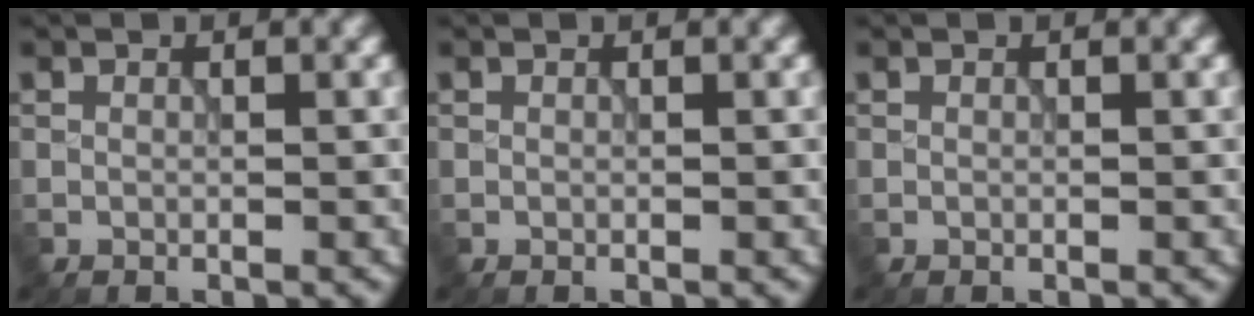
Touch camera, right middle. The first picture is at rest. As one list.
[{"total": 0.0}, {"total": 0.0}]